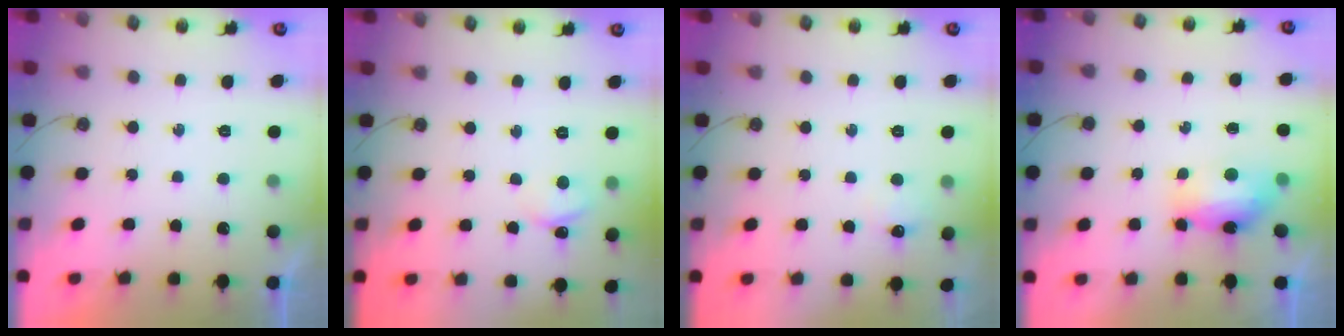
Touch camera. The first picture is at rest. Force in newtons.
{"total": 3.0, "press": 3.0, "slide": 0.4}
{"total": 5.3, "press": 5.3, "slide": 0.7}
{"total": 16.4, "press": 10.2, "slide": 12.8}